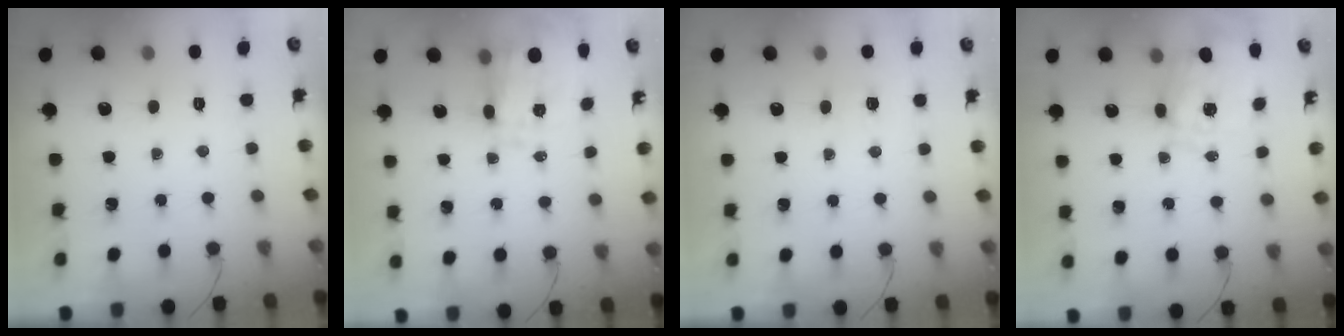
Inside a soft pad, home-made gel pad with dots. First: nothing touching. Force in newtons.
{"total": 7.1, "press": 6.9, "slide": 1.6}
{"total": 2.6, "press": 2.1, "slide": 1.6}
{"total": 2.1, "press": 1.8, "slide": 1.0}